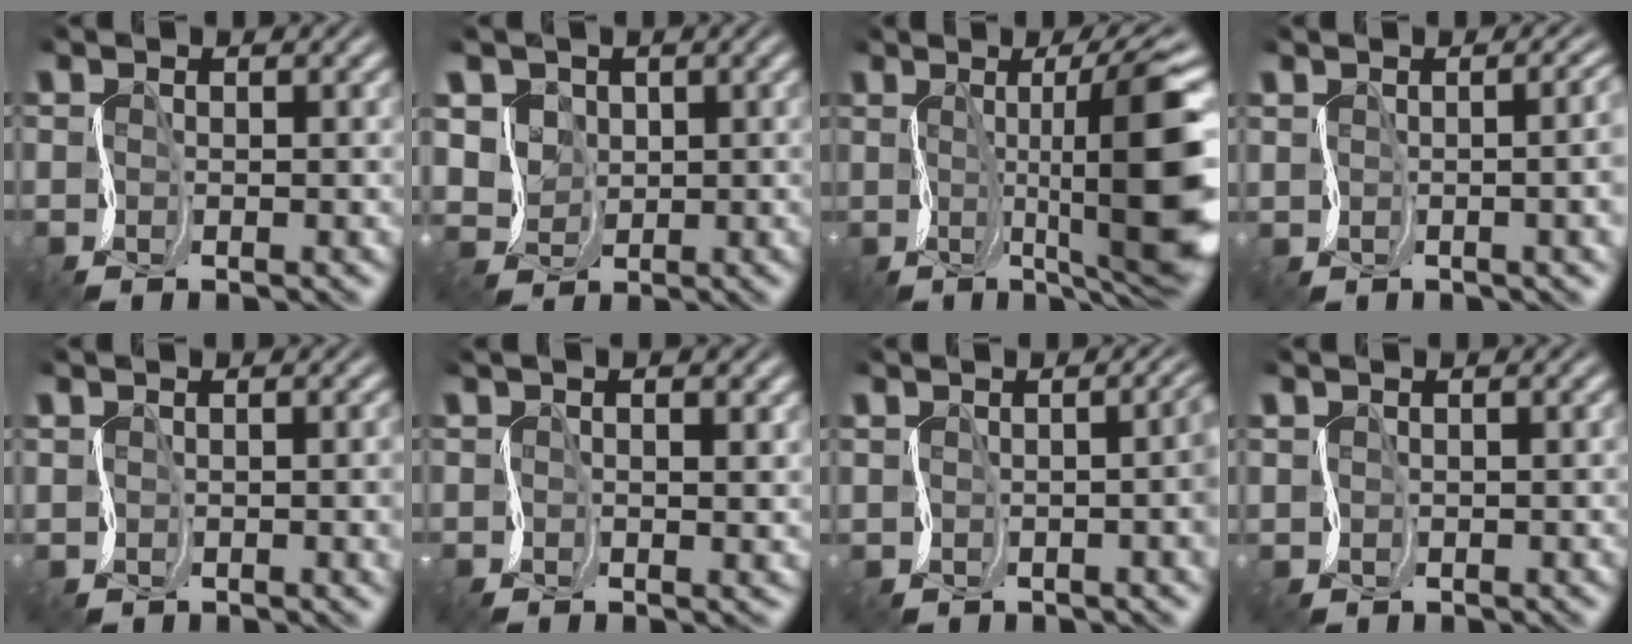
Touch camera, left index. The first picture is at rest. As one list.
[{"total": 4.8, "force": [3.6, 3.2, 0.2], "torque": [-0.030, 0.017, 0.055]}, {"total": 10.1, "force": [0.7, 1.7, 10.0], "torque": [-0.149, -0.002, 0.024]}, {"total": 4.6, "force": [0.4, 2.1, 4.1], "torque": [-0.017, 0.005, 0.017]}, {"total": 1.1, "force": [0.3, 0.6, 0.9], "torque": [-0.006, 0.002, 0.010]}, {"total": 1.4, "force": [1.1, -0.1, 0.8], "torque": [-0.023, 0.000, 0.021]}, {"total": 2.2, "force": [0.4, 0.5, 2.1], "torque": [-0.019, 0.000, 0.011]}, {"total": 1.1, "force": [0.2, -0.1, -1.1], "torque": [0.007, 0.006, 0.014]}]